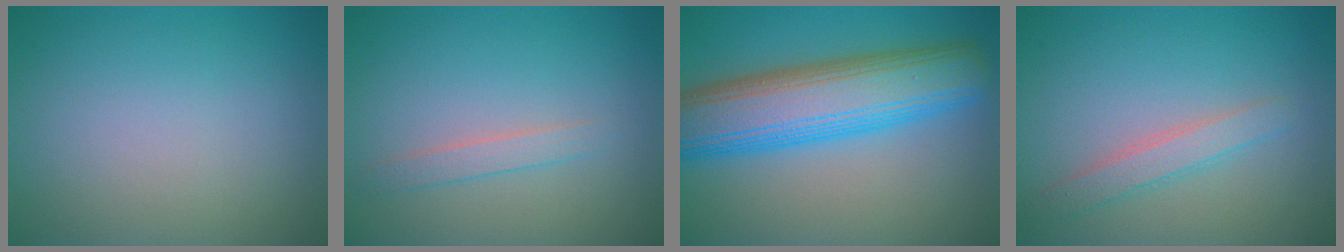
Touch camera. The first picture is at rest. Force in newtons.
{"total": 1.5, "press": 1.5, "slide": 0.1}
{"total": 10.4, "press": 10.4, "slide": 0.2}
{"total": 2.3, "press": 2.3, "slide": 0.1}